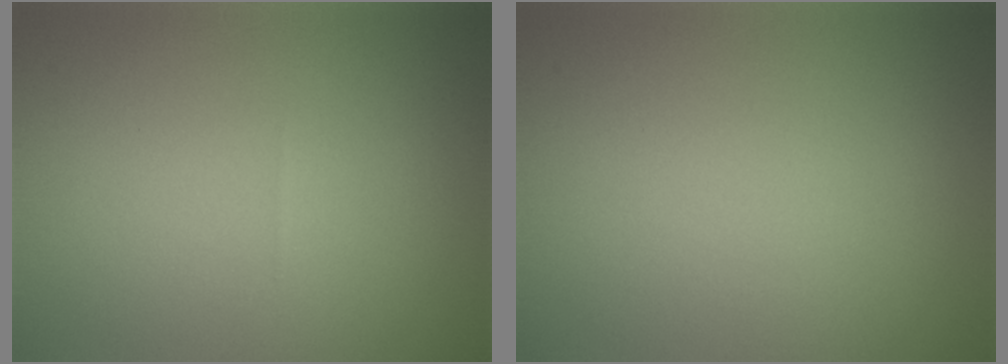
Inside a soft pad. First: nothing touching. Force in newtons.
{"total": 0.0}